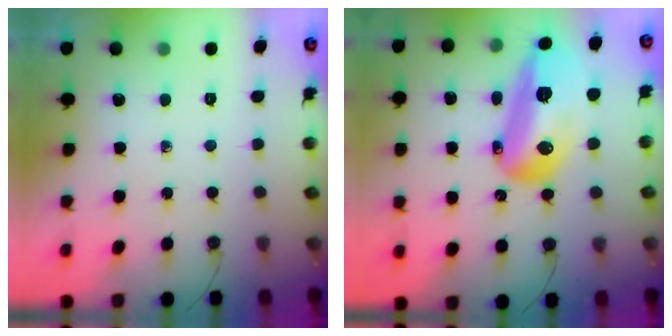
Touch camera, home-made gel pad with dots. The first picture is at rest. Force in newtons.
{"total": 20.4, "press": 20.3, "slide": 2.1}